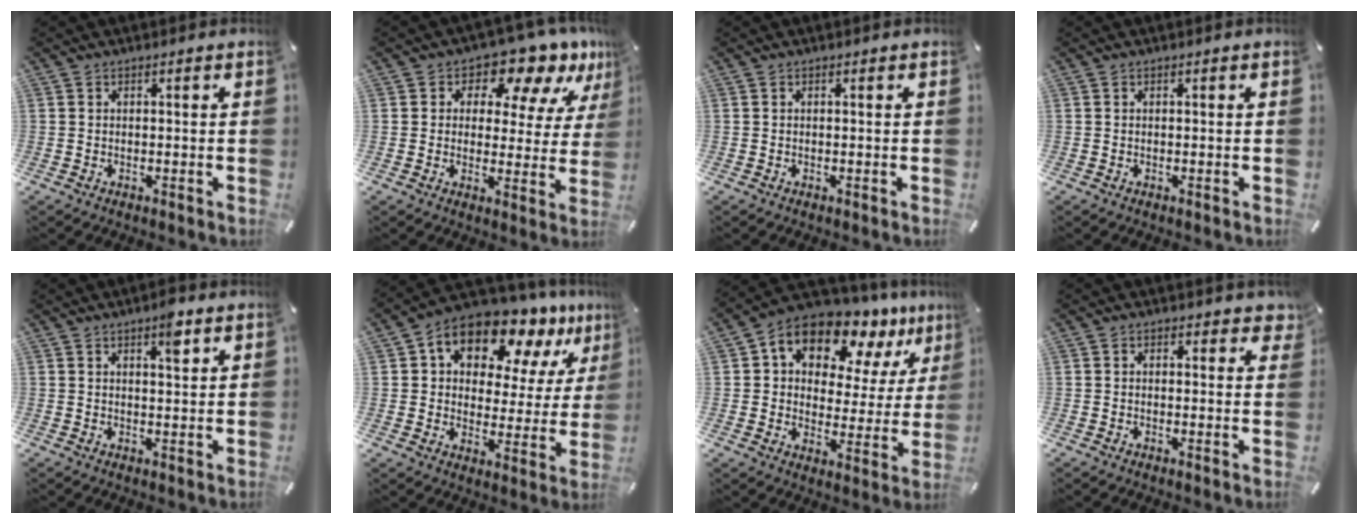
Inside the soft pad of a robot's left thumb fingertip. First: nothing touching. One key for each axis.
{"total": 11.8, "fx": 8.6, "fy": 5.8, "fz": 5.6, "tx": -0.093, "ty": -0.060, "tz": 0.151}
{"total": 0.0}
{"total": 0.0}
{"total": 4.7, "fx": 2.8, "fy": 1.5, "fz": 3.6, "tx": -0.045, "ty": -0.011, "tz": 0.041}
{"total": 14.8, "fx": 10.4, "fy": 7.9, "fz": 6.8, "tx": -0.121, "ty": -0.069, "tz": 0.184}
{"total": 13.7, "fx": 10.4, "fy": 7.0, "fz": 5.6, "tx": -0.106, "ty": -0.077, "tz": 0.185}
{"total": 1.8, "fx": 1.0, "fy": 1.1, "fz": 1.0, "tx": -0.007, "ty": -0.001, "tz": 0.014}